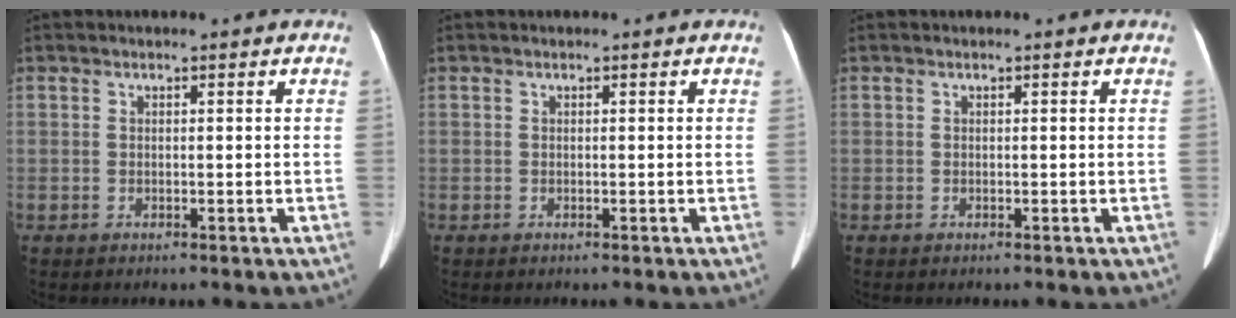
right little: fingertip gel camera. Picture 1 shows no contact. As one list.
[{"total": 0.0}, {"total": 0.0}]